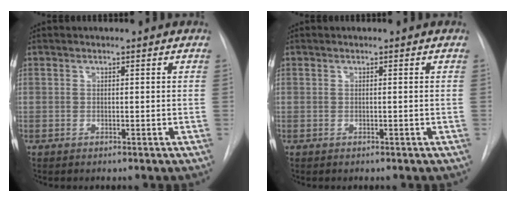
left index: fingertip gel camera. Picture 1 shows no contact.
{"total": 0.0}